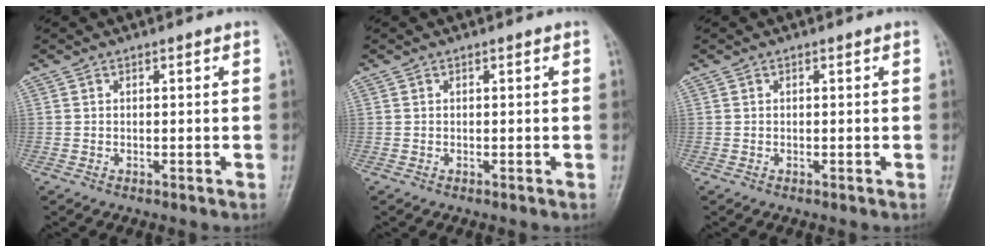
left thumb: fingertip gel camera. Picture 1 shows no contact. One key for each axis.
{"total": 0.0}
{"total": 0.0}